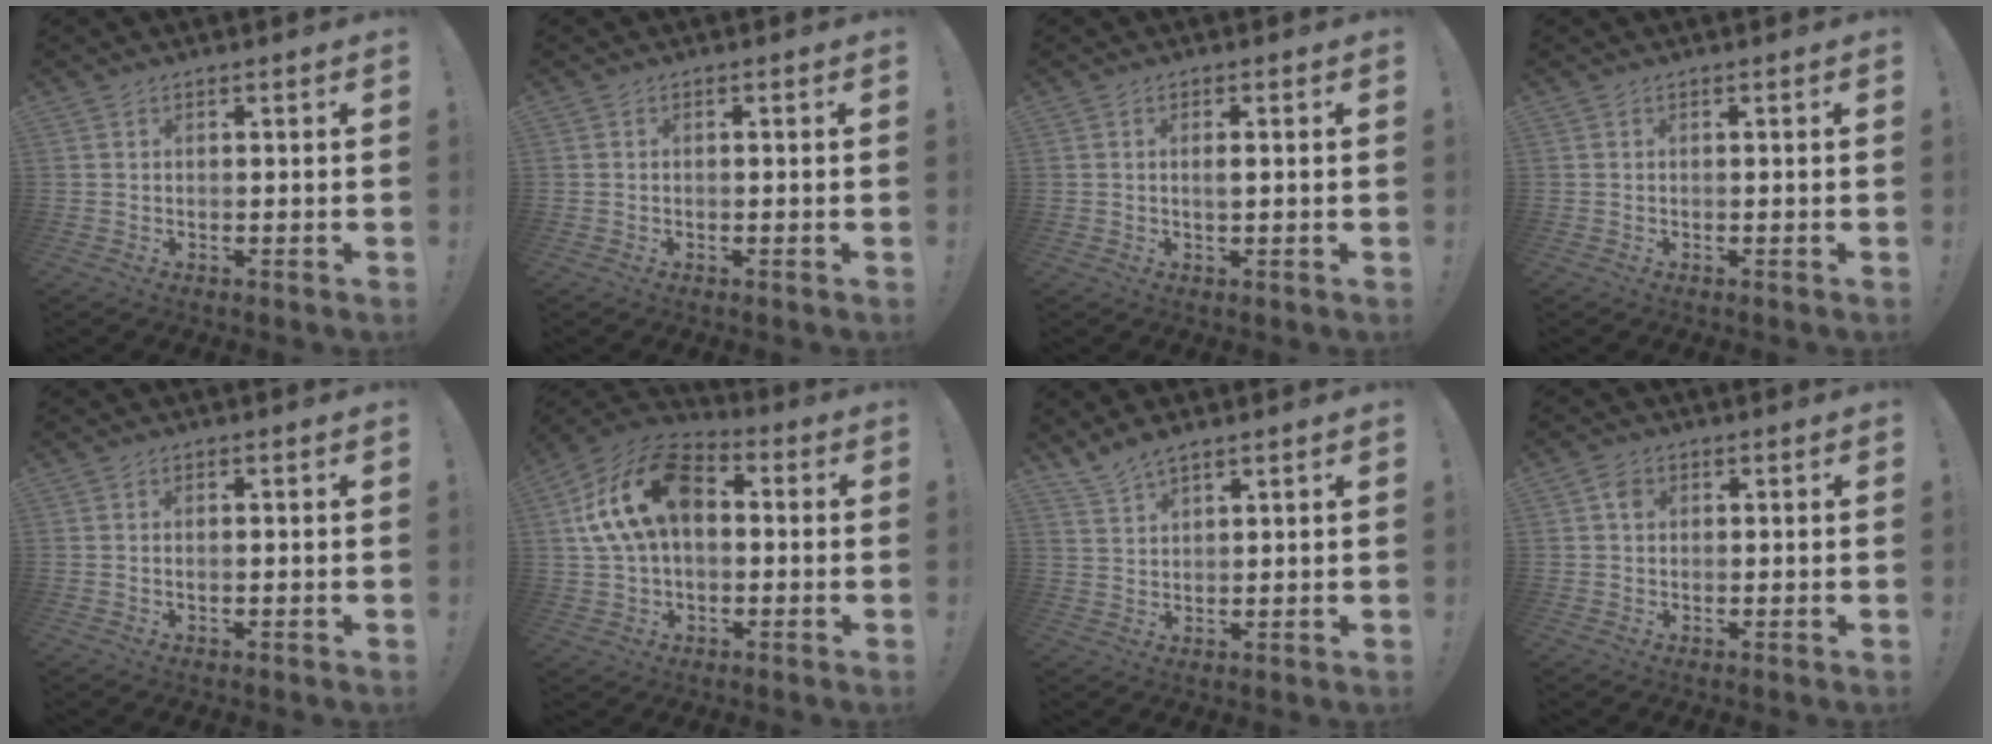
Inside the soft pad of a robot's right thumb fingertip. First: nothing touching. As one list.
[{"total": 0.0}, {"total": 1.6, "force": [0.1, 0.3, 1.6], "torque": [-0.028, -0.002, 0.000]}, {"total": 0.0}, {"total": 0.6, "force": [-0.1, 0.2, 0.5], "torque": [-0.008, -0.001, -0.003]}, {"total": 19.1, "force": [4.1, 12.1, 14.2], "torque": [-0.259, 0.011, 0.079]}, {"total": 4.9, "force": [4.2, 1.3, 2.2], "torque": [-0.048, -0.022, 0.080]}, {"total": 2.6, "force": [0.6, 2.1, 1.5], "torque": [-0.015, 0.000, 0.007]}]